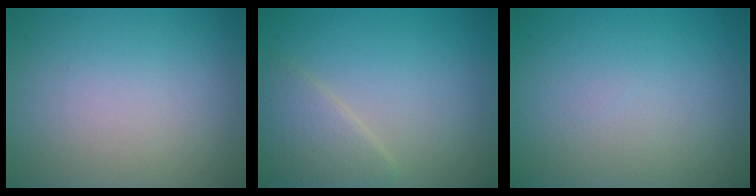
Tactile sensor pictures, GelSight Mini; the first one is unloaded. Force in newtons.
{"total": 2.8, "press": 2.8, "slide": 0.3}
{"total": 0.0}